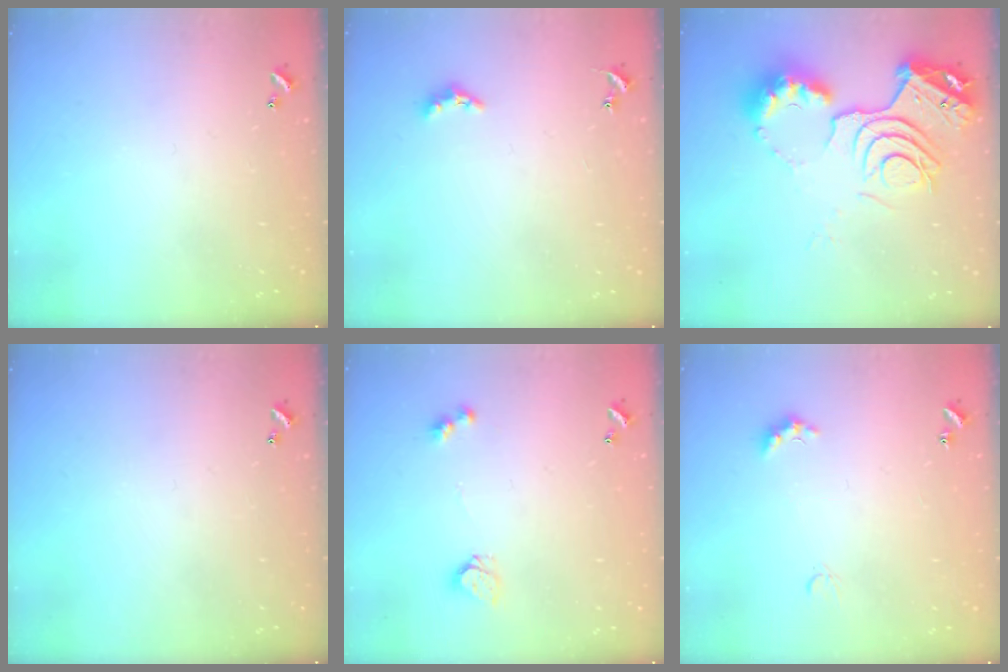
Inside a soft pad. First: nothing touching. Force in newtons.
{"total": 2.4, "press": 2.3, "slide": 0.5}
{"total": 15.0, "press": 15.0, "slide": 1.4}
{"total": 0.0}
{"total": 4.5, "press": 4.4, "slide": 0.2}
{"total": 2.1, "press": 2.0, "slide": 0.5}